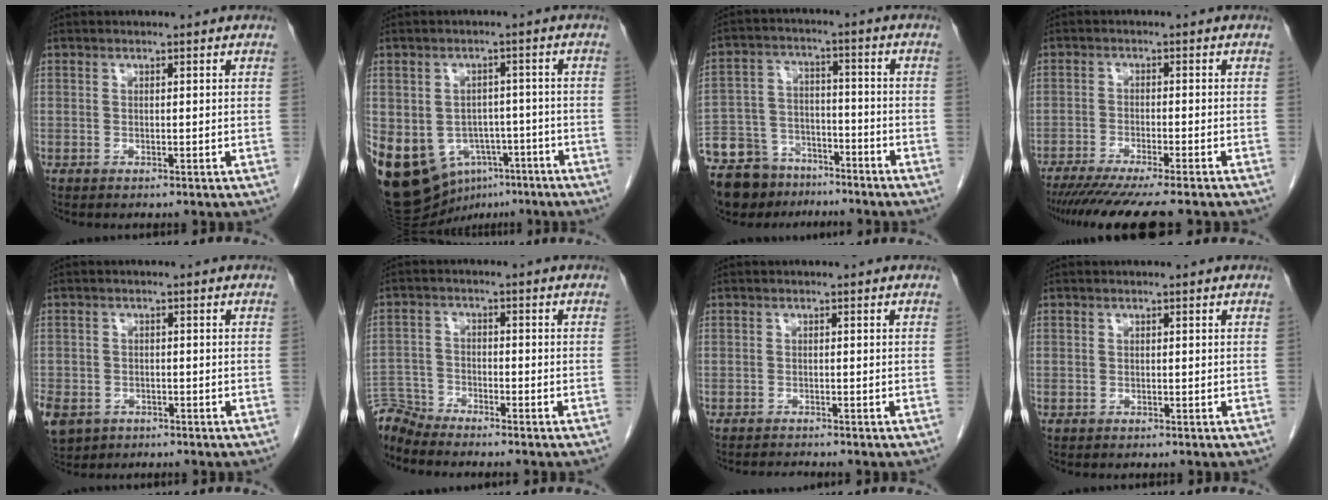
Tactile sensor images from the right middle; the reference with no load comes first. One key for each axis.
{"total": 19.0, "fx": -8.4, "fy": 14.5, "fz": 9.0, "tx": -0.223, "ty": 0.008, "tz": -0.107}
{"total": 17.0, "fx": -13.5, "fy": 8.7, "fz": 5.8, "tx": -0.141, "ty": 0.005, "tz": -0.215}
{"total": 13.0, "fx": -11.3, "fy": -0.1, "fz": 6.6, "tx": -0.082, "ty": -0.037, "tz": -0.169}
{"total": 16.2, "fx": -7.3, "fy": 12.9, "fz": 6.5, "tx": -0.218, "ty": -0.019, "tz": -0.099}
{"total": 5.2, "fx": -5.1, "fy": -0.4, "fz": -0.6, "tx": 0.011, "ty": -0.005, "tz": -0.097}
{"total": 1.8, "fx": -1.7, "fy": -0.5, "fz": 0.1, "tx": -0.004, "ty": -0.007, "tz": -0.029}
{"total": 0.0}